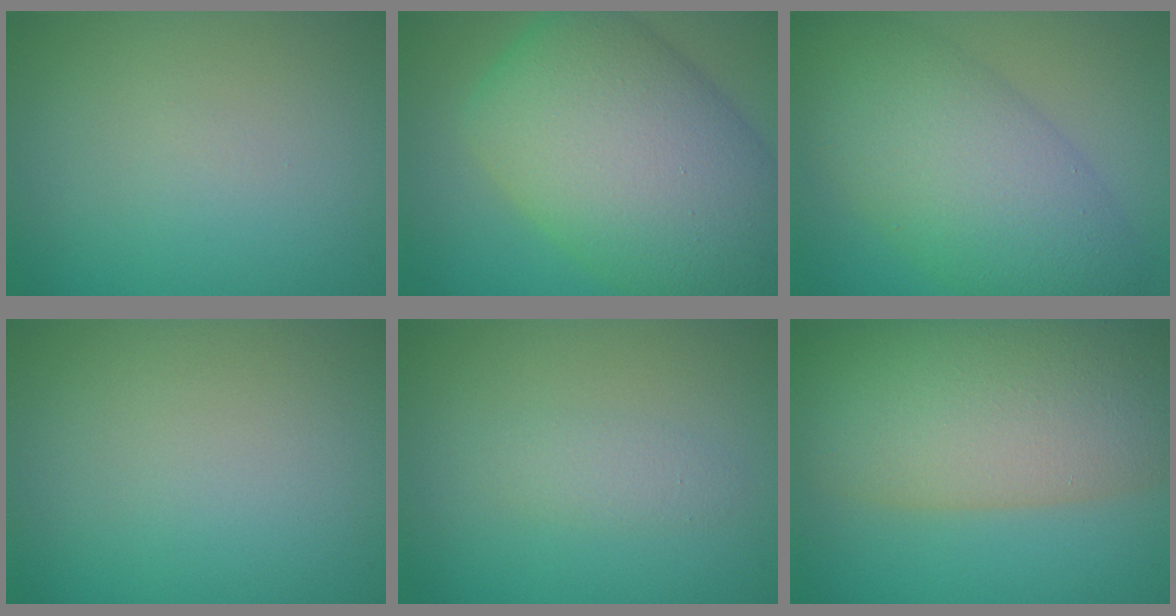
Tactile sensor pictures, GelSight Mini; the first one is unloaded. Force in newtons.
{"total": 14.7, "press": 14.7, "slide": 0.4}
{"total": 8.5, "press": 8.5, "slide": 0.2}
{"total": 0.0}
{"total": 1.4, "press": 1.4, "slide": 0.0}
{"total": 11.7, "press": 11.7, "slide": 0.7}